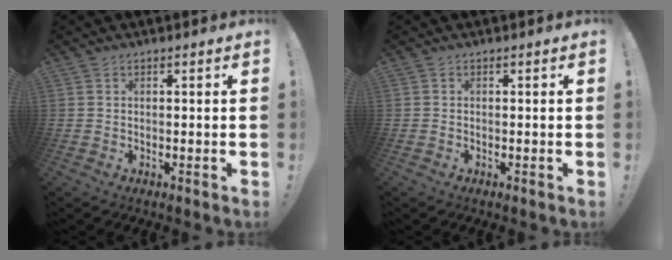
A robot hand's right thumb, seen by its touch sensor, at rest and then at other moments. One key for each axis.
{"total": 0.0}